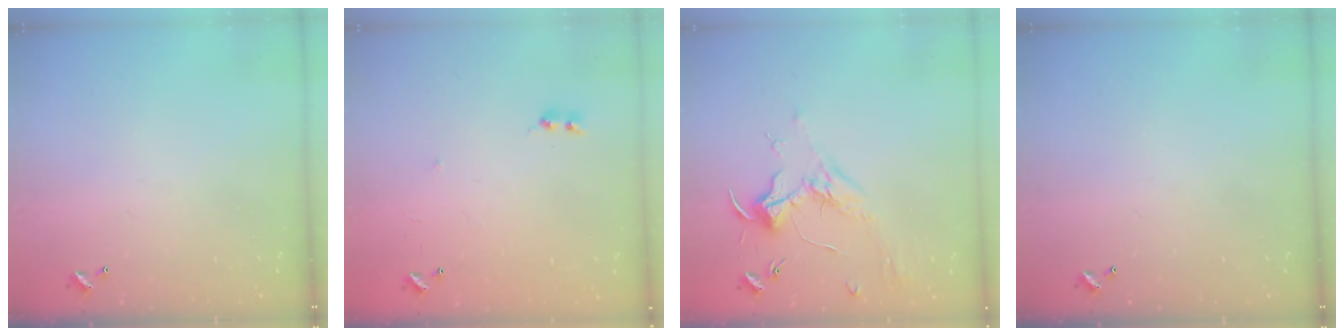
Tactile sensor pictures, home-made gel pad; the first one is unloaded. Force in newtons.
{"total": 6.4, "press": 6.3, "slide": 0.6}
{"total": 1.8, "press": 1.6, "slide": 0.7}
{"total": 0.0}